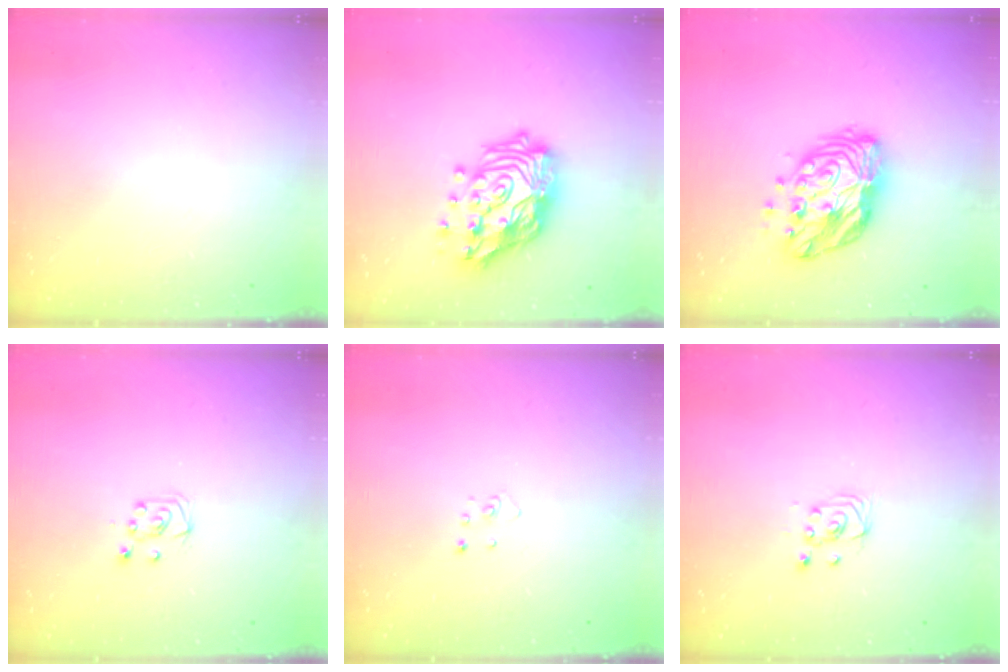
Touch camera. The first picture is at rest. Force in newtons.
{"total": 18.5, "press": 18.4, "slide": 2.2}
{"total": 12.7, "press": 12.7, "slide": 0.6}
{"total": 5.8, "press": 5.7, "slide": 0.6}
{"total": 2.2, "press": 2.2, "slide": 0.2}
{"total": 2.5, "press": 2.2, "slide": 1.1}